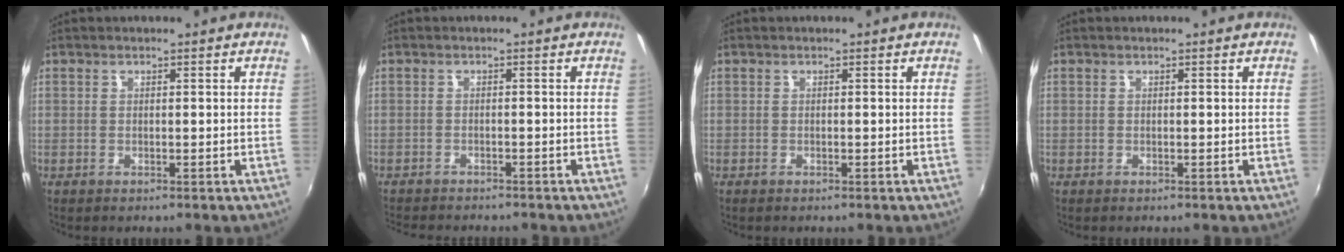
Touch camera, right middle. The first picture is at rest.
{"total": 5.4, "force": [-5.0, 0.9, 1.7], "torque": [-0.047, -0.015, -0.077]}
{"total": 0.0}
{"total": 0.0}